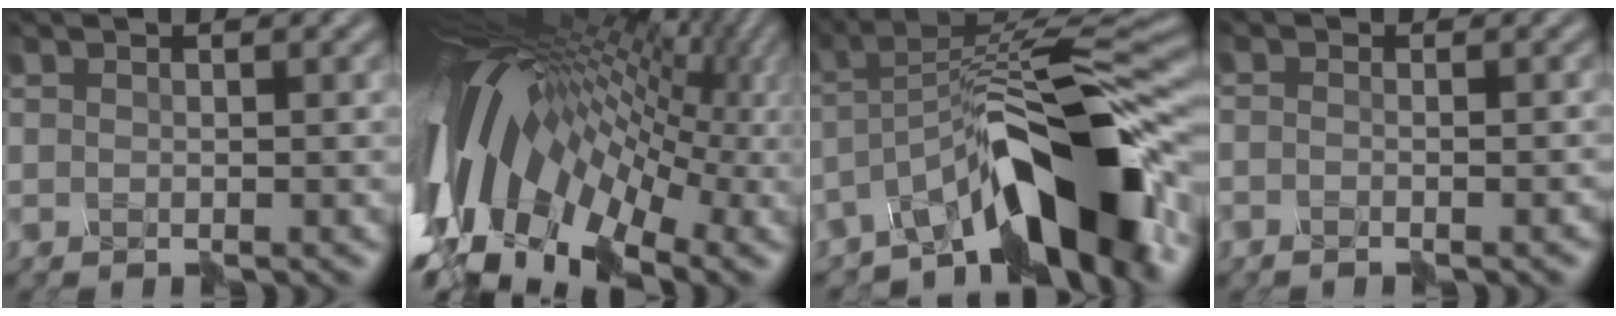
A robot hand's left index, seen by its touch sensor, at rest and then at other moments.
{"total": 15.2, "force": [-1.5, 7.9, 12.9], "torque": [-0.220, 0.006, -0.024]}
{"total": 11.0, "force": [-7.2, 2.2, 8.0], "torque": [-0.108, 0.030, -0.131]}
{"total": 2.5, "force": [-2.4, -0.3, -0.1], "torque": [0.012, 0.002, -0.032]}